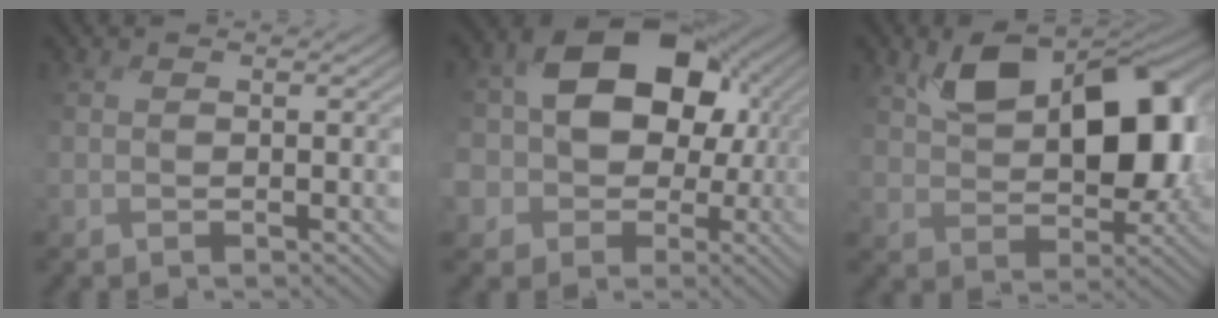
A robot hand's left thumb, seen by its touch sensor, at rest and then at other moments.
{"total": 15.1, "force": [0.9, 12.5, 8.4], "torque": [-0.171, -0.011, 0.005]}
{"total": 12.2, "force": [2.2, 7.3, 9.5], "torque": [-0.158, -0.006, 0.044]}